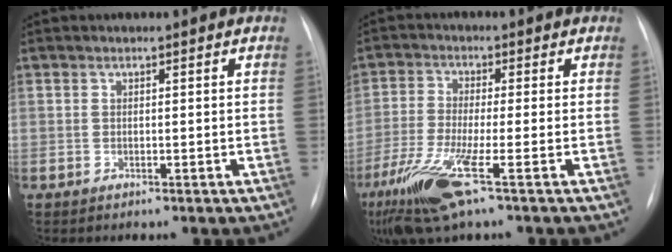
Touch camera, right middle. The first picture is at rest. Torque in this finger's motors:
{"motor_torque": [1.34, -0.79, 0.47, 0.16]}